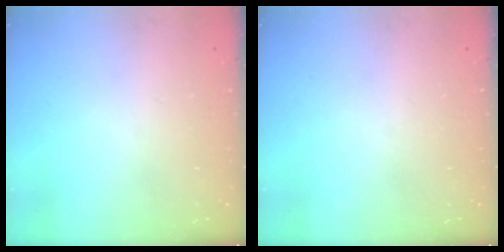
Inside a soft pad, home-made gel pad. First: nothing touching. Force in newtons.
{"total": 0.0}